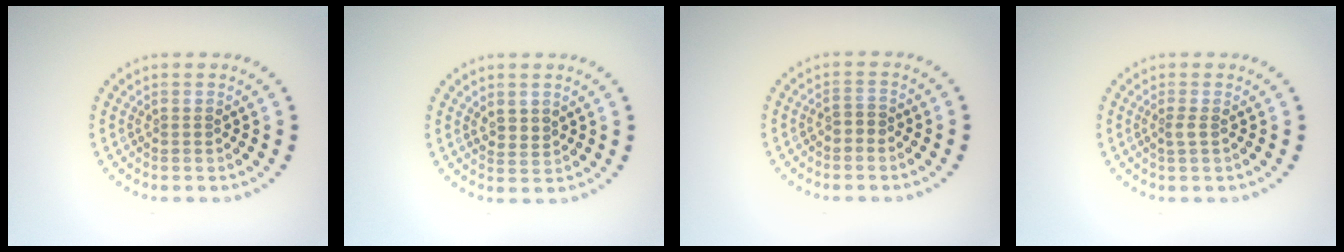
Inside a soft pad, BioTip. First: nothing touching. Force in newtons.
{"total": 1.6, "press": 1.3, "slide": 1.0}
{"total": 1.0, "press": 0.9, "slide": 0.5}
{"total": 1.0, "press": 0.7, "slide": 0.7}